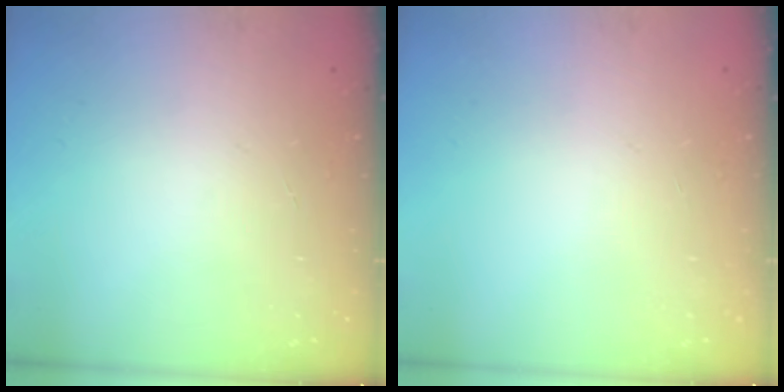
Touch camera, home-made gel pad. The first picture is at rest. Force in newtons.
{"total": 0.0}